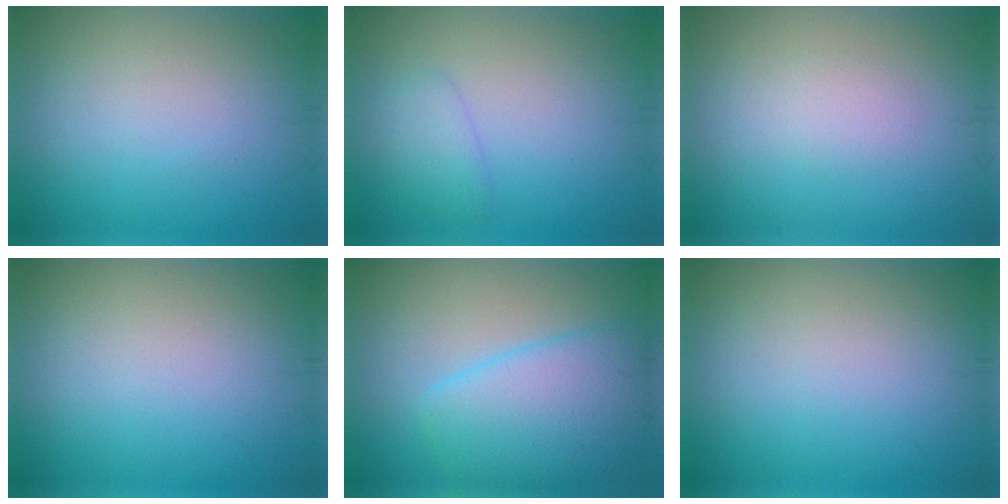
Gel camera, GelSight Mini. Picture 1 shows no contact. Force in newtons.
{"total": 1.8, "press": 1.8, "slide": 0.0}
{"total": 1.1, "press": 1.1, "slide": 0.1}
{"total": 0.0}
{"total": 6.2, "press": 6.2, "slide": 0.2}
{"total": 0.0}